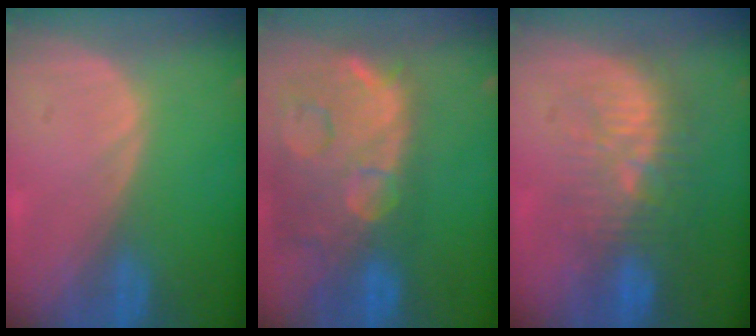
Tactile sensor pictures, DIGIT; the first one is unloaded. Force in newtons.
{"total": 14.9, "press": 12.0, "slide": 8.9}
{"total": 9.4, "press": 8.9, "slide": 2.9}